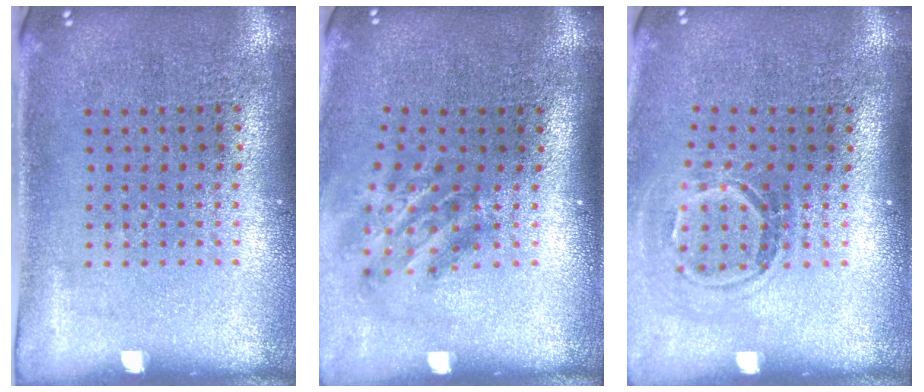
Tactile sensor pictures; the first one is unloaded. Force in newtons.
{"total": 1.9, "press": 1.2, "slide": 1.5}
{"total": 1.7, "press": 1.2, "slide": 1.1}